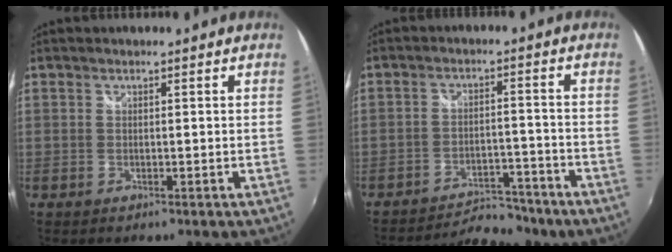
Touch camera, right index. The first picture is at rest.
{"total": 11.1, "force": [-10.3, 2.8, 3.0], "torque": [-0.075, 0.004, -0.141]}